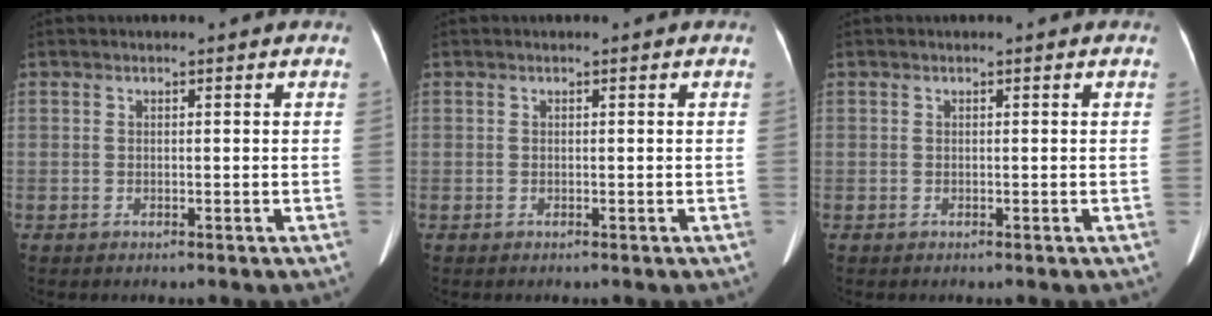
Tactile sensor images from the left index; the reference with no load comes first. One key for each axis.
{"total": 0.0}
{"total": 0.0}